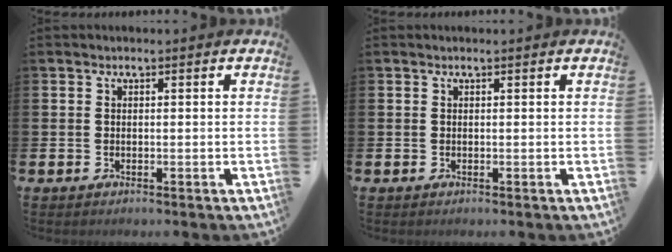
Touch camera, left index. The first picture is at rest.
{"total": 0.0}